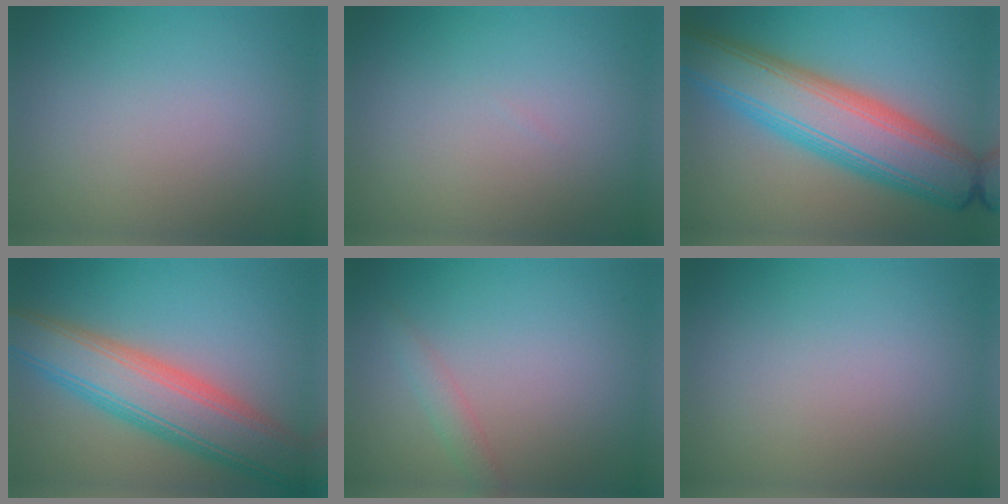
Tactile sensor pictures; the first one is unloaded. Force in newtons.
{"total": 0.0}
{"total": 9.9, "press": 9.9, "slide": 0.3}
{"total": 8.5, "press": 8.5, "slide": 0.3}
{"total": 1.3, "press": 1.3, "slide": 0.1}
{"total": 0.0}